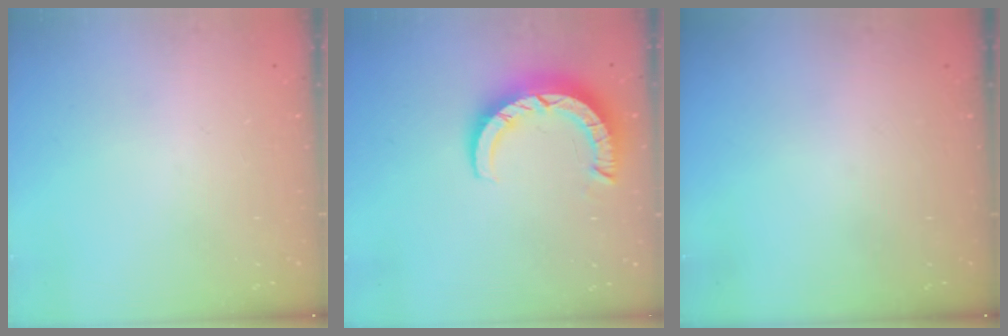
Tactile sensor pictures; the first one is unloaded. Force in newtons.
{"total": 8.9, "press": 8.8, "slide": 1.1}
{"total": 0.0}